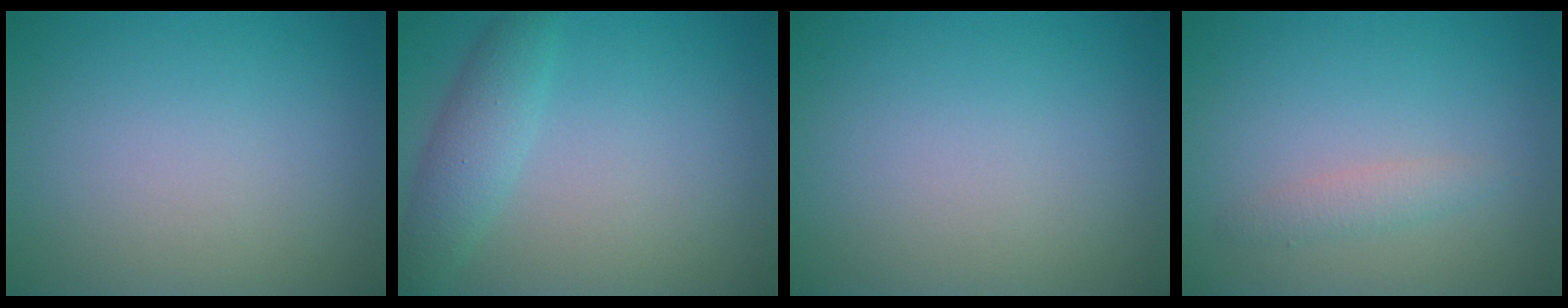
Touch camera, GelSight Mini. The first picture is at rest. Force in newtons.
{"total": 3.1, "press": 3.1, "slide": 0.1}
{"total": 0.0}
{"total": 1.4, "press": 1.4, "slide": 0.1}